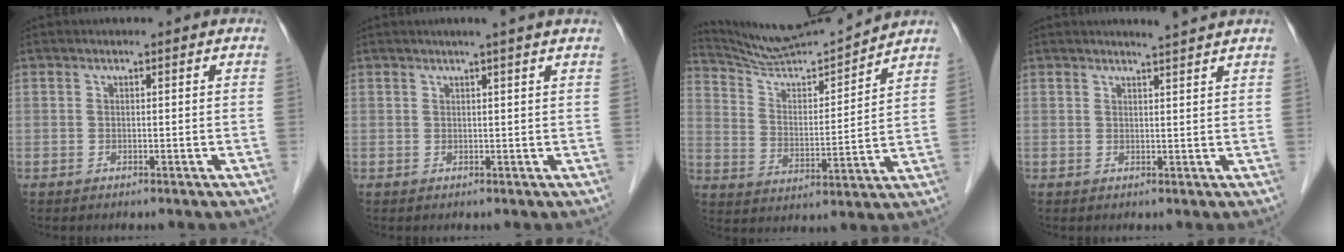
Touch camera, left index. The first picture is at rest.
{"total": 3.2, "force": [2.5, -0.7, 1.8], "torque": [-0.022, 0.011, 0.031]}
{"total": 12.5, "force": [12.2, -1.2, 2.1], "torque": [-0.052, -0.001, 0.219]}
{"total": 2.7, "force": [2.4, -0.9, 0.8], "torque": [-0.013, -0.006, 0.032]}